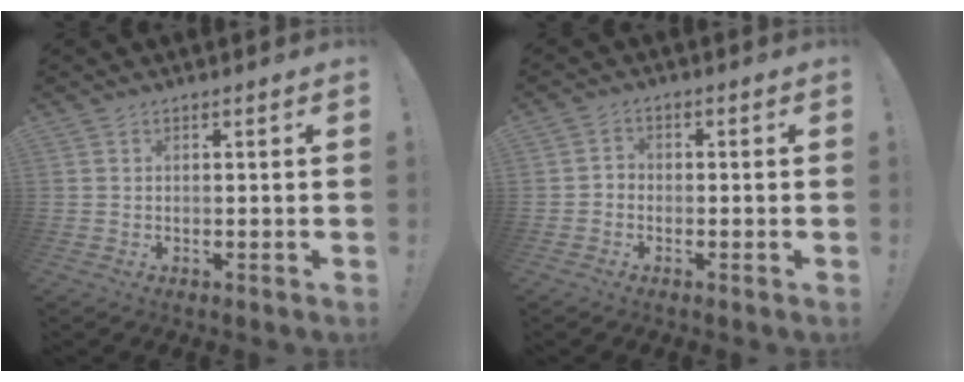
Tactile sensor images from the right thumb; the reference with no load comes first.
{"total": 2.0, "force": [-1.3, 1.3, 0.9], "torque": [-0.018, 0.010, -0.023]}